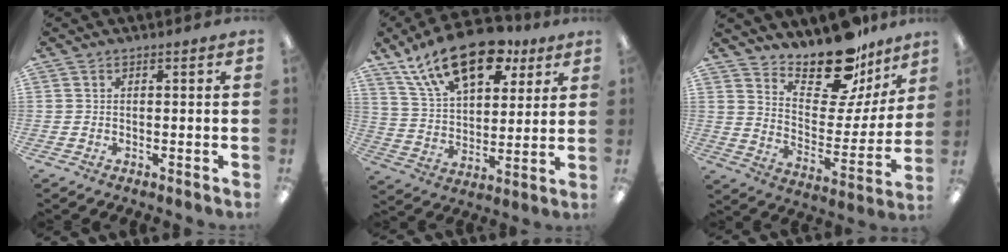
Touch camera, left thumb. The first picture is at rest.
{"total": 20.6, "force": [13.1, 10.1, 12.2], "torque": [-0.199, -0.060, 0.229]}
{"total": 17.7, "force": [15.1, 6.3, 6.8], "torque": [-0.103, -0.121, 0.263]}